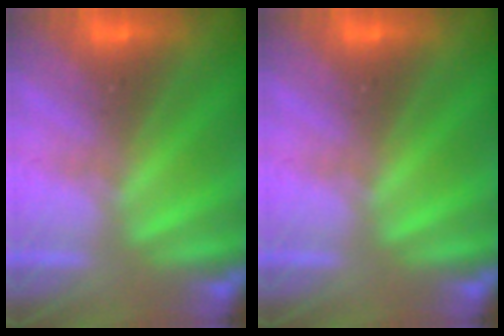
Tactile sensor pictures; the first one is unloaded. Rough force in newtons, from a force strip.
{"total": 0.0}